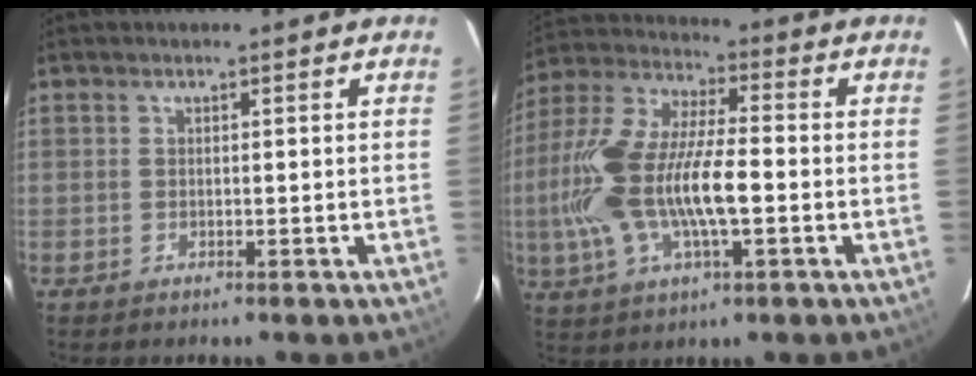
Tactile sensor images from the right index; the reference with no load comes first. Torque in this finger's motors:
{"motor_torque": [0.86, -0.32, 1.05, 0.21]}